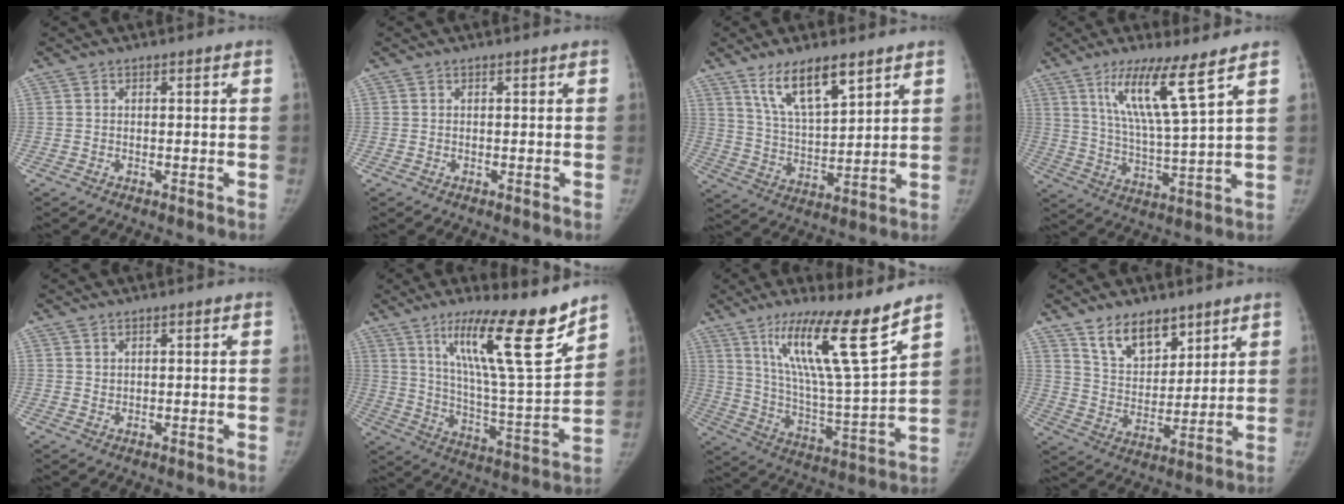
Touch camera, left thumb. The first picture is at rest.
{"total": 0.0}
{"total": 11.5, "force": [7.4, 3.8, 7.9], "torque": [-0.124, -0.043, 0.145]}
{"total": 12.0, "force": [7.0, 0.5, 9.7], "torque": [-0.179, -0.045, 0.137]}
{"total": 0.7, "force": [0.6, 0.3, 0.1], "torque": [0.006, -0.005, 0.010]}
{"total": 20.4, "force": [13.4, 2.7, 15.2], "torque": [-0.216, -0.083, 0.226]}
{"total": 18.6, "force": [11.9, 1.2, 14.3], "torque": [-0.223, -0.076, 0.212]}
{"total": 11.1, "force": [7.7, 6.1, 5.2], "torque": [-0.050, -0.055, 0.144]}